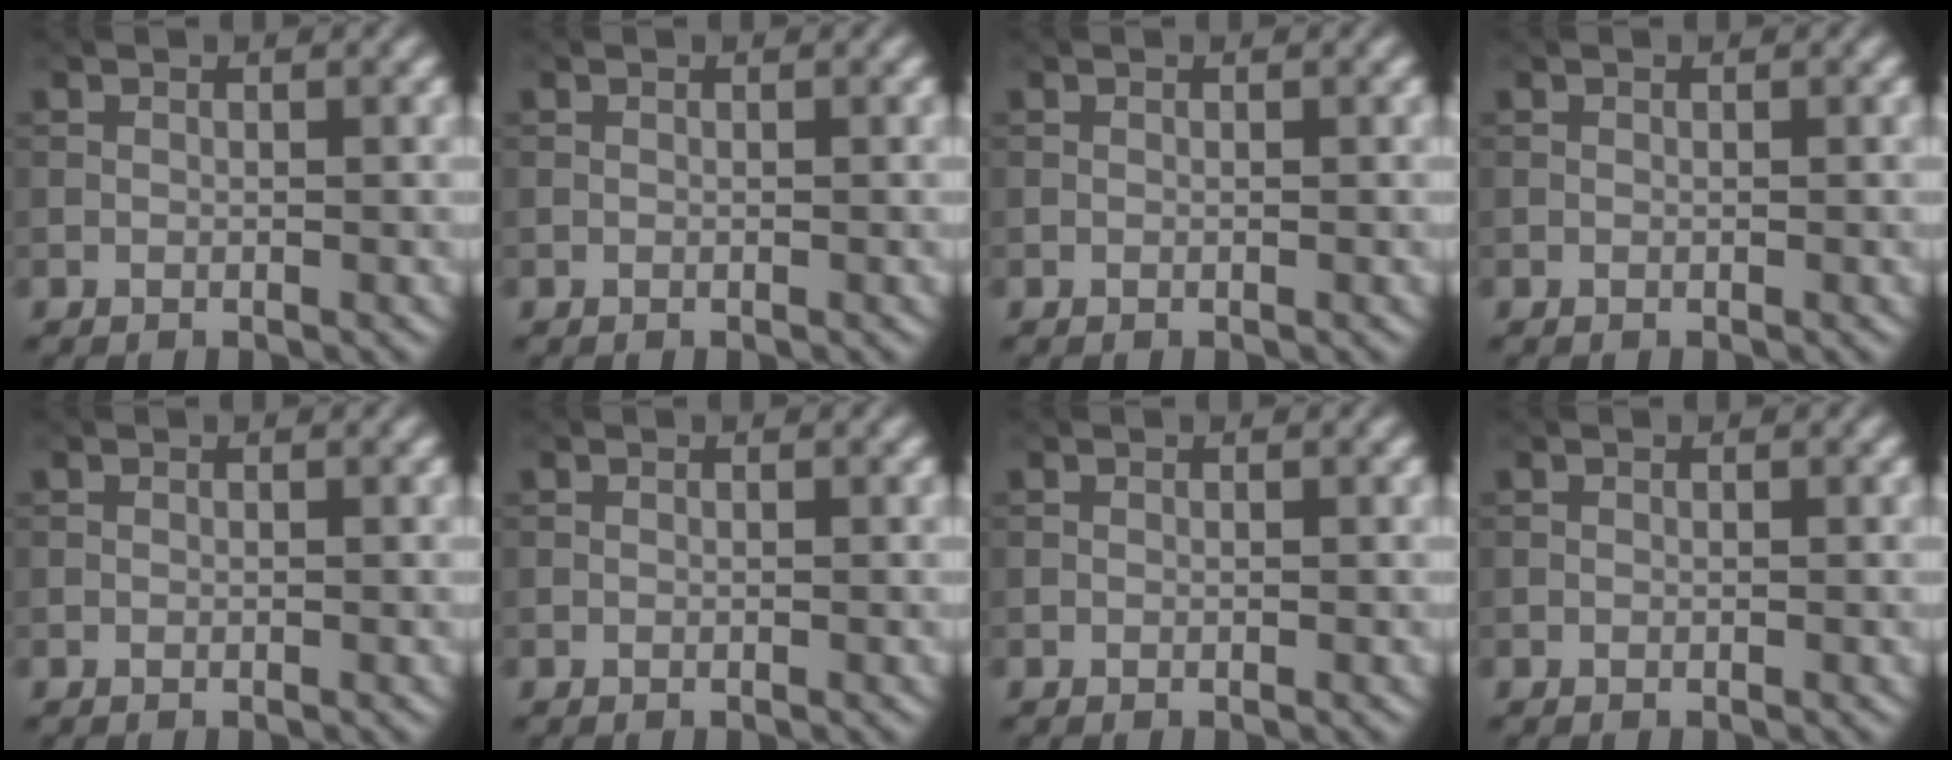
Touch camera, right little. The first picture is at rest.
{"total": 0.0}
{"total": 0.0}
{"total": 0.0}
{"total": 0.0}
{"total": 0.0}
{"total": 0.0}
{"total": 0.0}